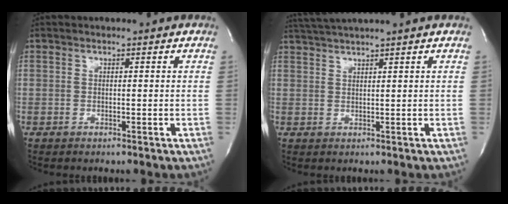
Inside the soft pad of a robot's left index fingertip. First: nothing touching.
{"total": 5.3, "force": [4.7, -1.5, 2.0], "torque": [-0.032, 0.017, 0.081]}